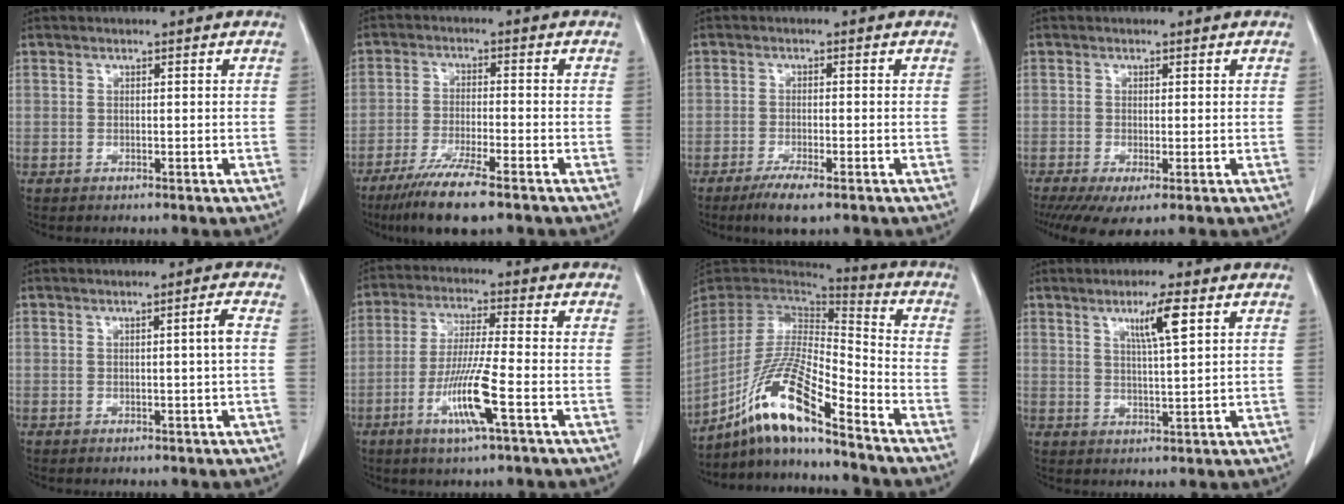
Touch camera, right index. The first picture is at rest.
{"total": 9.3, "force": [-6.6, 0.5, 6.4], "torque": [-0.114, -0.024, -0.110]}
{"total": 4.3, "force": [-2.8, 0.5, 3.1], "torque": [-0.062, -0.010, -0.048]}
{"total": 4.9, "force": [-2.6, 1.3, 4.0], "torque": [-0.066, -0.016, -0.044]}
{"total": 1.7, "force": [0.0, -0.5, 1.6], "torque": [-0.027, -0.001, 0.003]}
{"total": 9.7, "force": [-3.9, -0.3, 8.9], "torque": [-0.174, -0.015, -0.076]}
{"total": 15.1, "force": [-10.5, 1.0, 10.8], "torque": [-0.214, -0.003, -0.195]}
{"total": 5.7, "force": [2.7, -0.1, 5.0], "torque": [-0.085, -0.002, 0.045]}